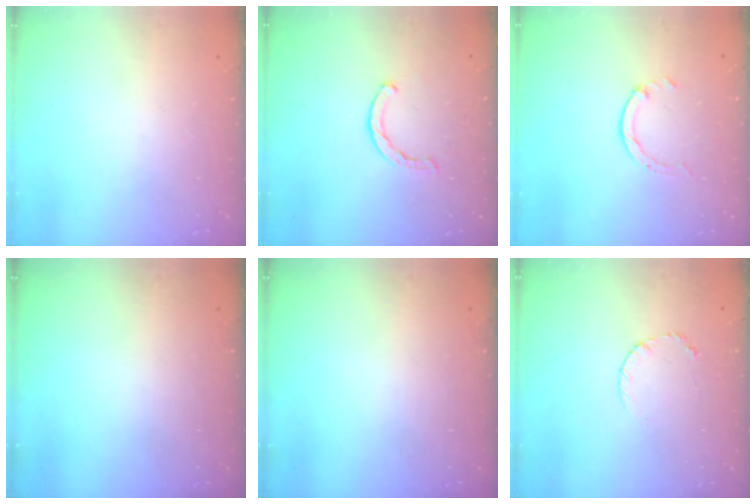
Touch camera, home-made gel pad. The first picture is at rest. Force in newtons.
{"total": 1.4, "press": 1.3, "slide": 0.3}
{"total": 0.5, "press": 0.5, "slide": 0.1}
{"total": 0.0}
{"total": 0.0}
{"total": 3.3, "press": 3.3, "slide": 0.3}